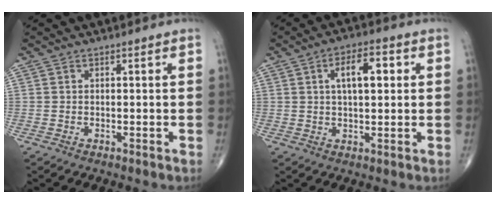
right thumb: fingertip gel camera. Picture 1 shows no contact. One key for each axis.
{"total": 7.8, "fx": 2.0, "fy": 3.4, "fz": 6.7, "tx": -0.095, "ty": 0.006, "tz": 0.029}